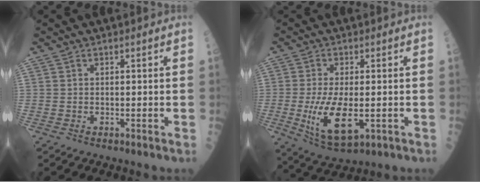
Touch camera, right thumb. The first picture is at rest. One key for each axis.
{"total": 11.4, "fx": -2.2, "fy": 4.8, "fz": 10.1, "tx": -0.189, "ty": -0.020, "tz": -0.029}